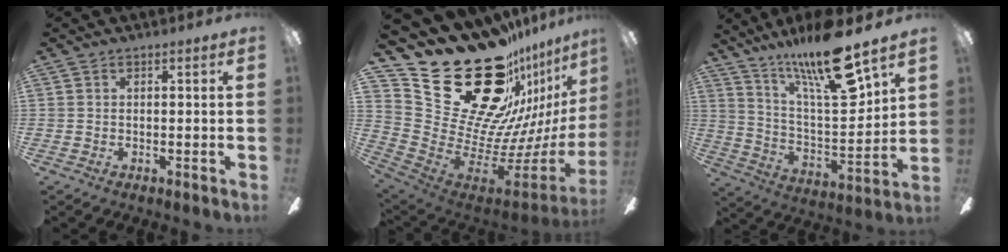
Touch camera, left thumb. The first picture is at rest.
{"total": 34.1, "force": [20.9, 19.5, 18.5], "torque": [-0.275, -0.186, 0.446]}
{"total": 20.6, "force": [15.0, 4.0, 13.6], "torque": [-0.243, -0.089, 0.245]}